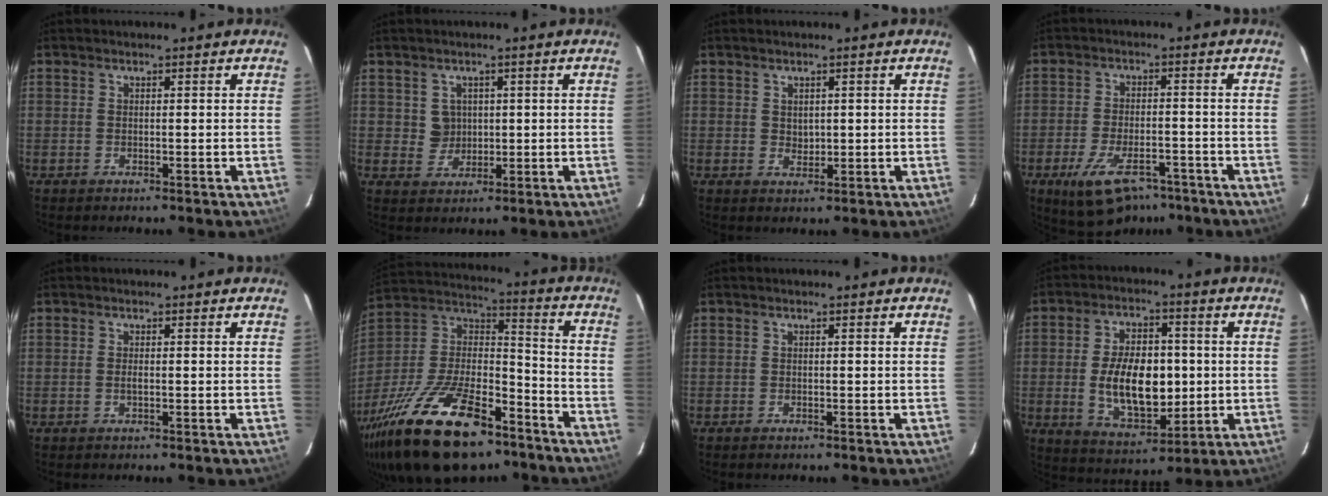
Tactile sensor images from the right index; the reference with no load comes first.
{"total": 3.4, "force": [0.9, 3.2, 0.3], "torque": [-0.002, 0.010, 0.021]}
{"total": 1.7, "force": [0.7, 1.5, 0.6], "torque": [-0.005, 0.000, 0.017]}
{"total": 12.5, "force": [-8.2, 5.7, 7.5], "torque": [-0.158, -0.020, -0.131]}
{"total": 0.6, "force": [-0.1, 0.2, 0.6], "torque": [-0.012, -0.002, -0.002]}
{"total": 31.1, "force": [-19.8, 13.0, 20.2], "torque": [-0.402, -0.019, -0.317]}
{"total": 0.0}
{"total": 14.0, "force": [-0.7, 7.8, 11.6], "torque": [-0.216, 0.002, 0.005]}